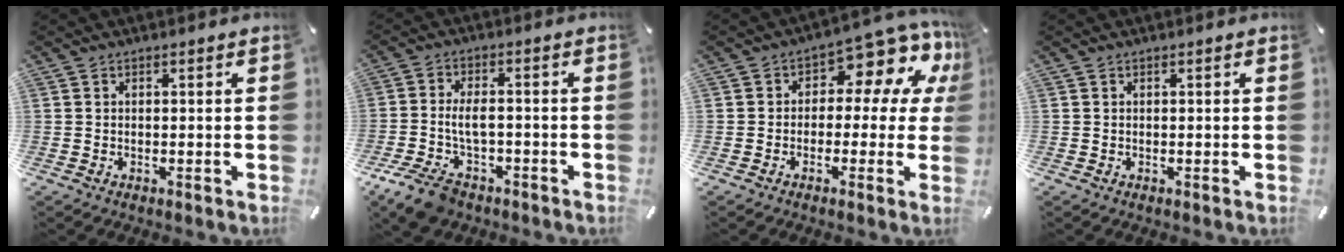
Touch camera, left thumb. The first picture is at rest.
{"total": 8.9, "force": [-3.2, 5.4, 6.2], "torque": [-0.124, 0.014, -0.052]}
{"total": 10.5, "force": [5.4, 5.0, 7.4], "torque": [-0.099, -0.051, 0.092]}
{"total": 0.0}